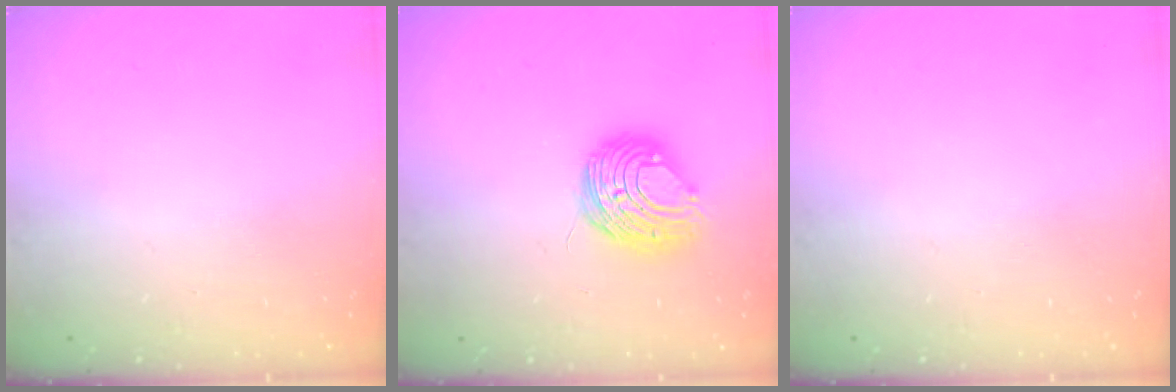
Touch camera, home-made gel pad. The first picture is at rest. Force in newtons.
{"total": 10.0, "press": 9.9, "slide": 1.2}
{"total": 0.0}